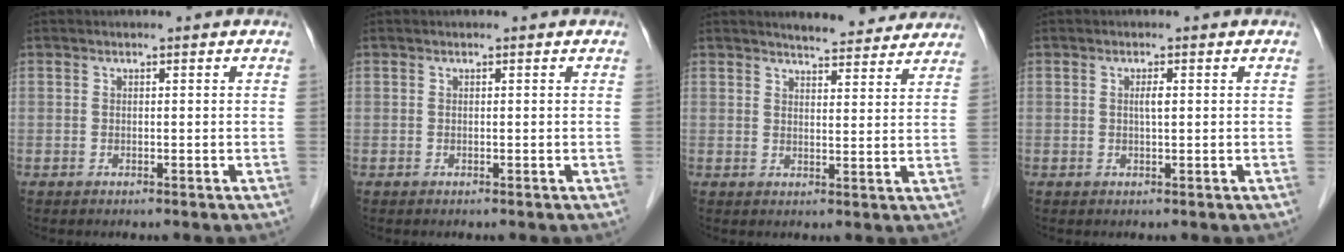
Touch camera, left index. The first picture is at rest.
{"total": 0.0}
{"total": 8.8, "force": [8.2, 1.6, 2.6], "torque": [-0.028, -0.006, 0.093]}
{"total": 1.3, "force": [0.2, 0.1, 1.3], "torque": [-0.025, 0.001, 0.003]}